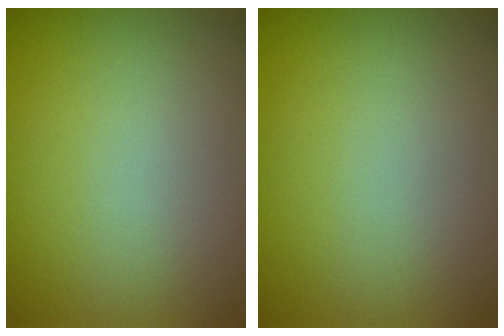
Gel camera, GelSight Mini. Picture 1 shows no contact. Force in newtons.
{"total": 0.0}